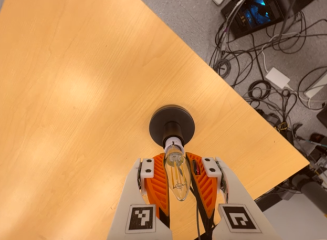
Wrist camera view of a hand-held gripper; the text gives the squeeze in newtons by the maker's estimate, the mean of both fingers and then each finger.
{"total": 18.8, "left": 17.1, "right": 20.4}